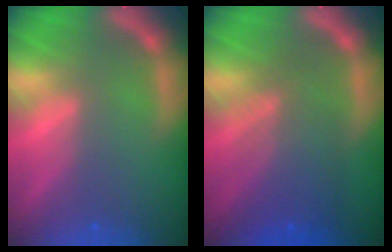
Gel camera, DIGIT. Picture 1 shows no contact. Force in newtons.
{"total": 6.6}